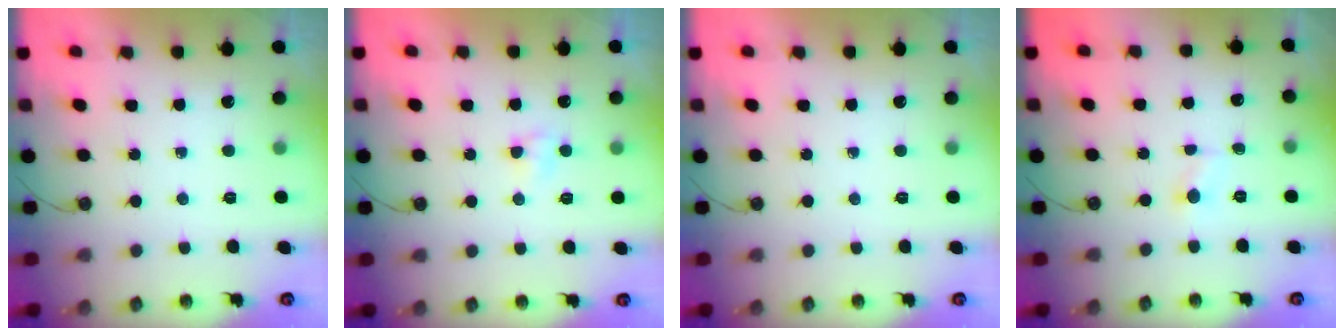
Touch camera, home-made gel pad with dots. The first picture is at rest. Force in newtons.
{"total": 3.4, "press": 3.4, "slide": 0.5}
{"total": 0.0}
{"total": 1.8, "press": 1.8, "slide": 0.2}